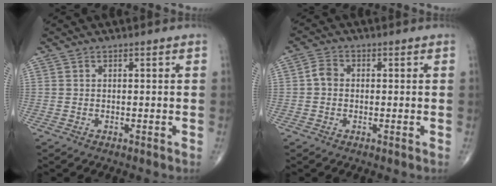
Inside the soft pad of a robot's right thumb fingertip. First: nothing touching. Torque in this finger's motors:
{"motor_torque": [-0.01, 0.01, 0.08, 0.00, 0.03]}